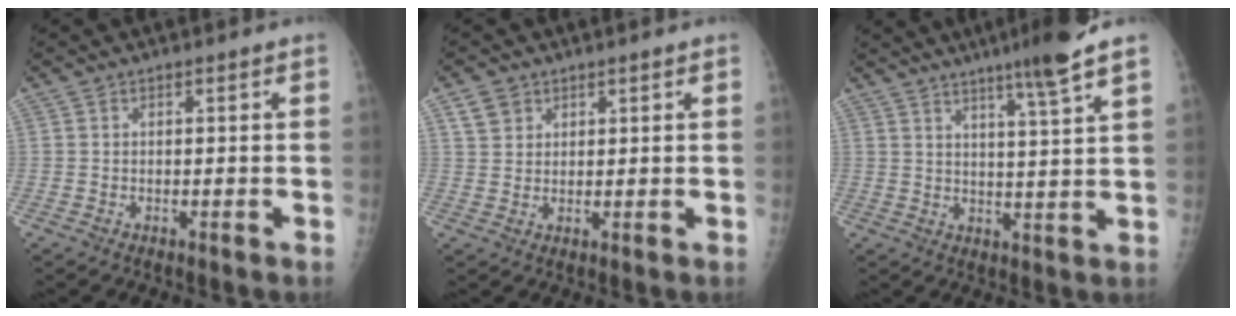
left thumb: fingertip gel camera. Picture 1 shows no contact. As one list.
[{"total": 3.5, "force": [2.0, 2.7, 1.1], "torque": [-0.007, -0.008, 0.041]}, {"total": 9.0, "force": [6.1, -0.7, 6.6], "torque": [-0.098, -0.031, 0.093]}]